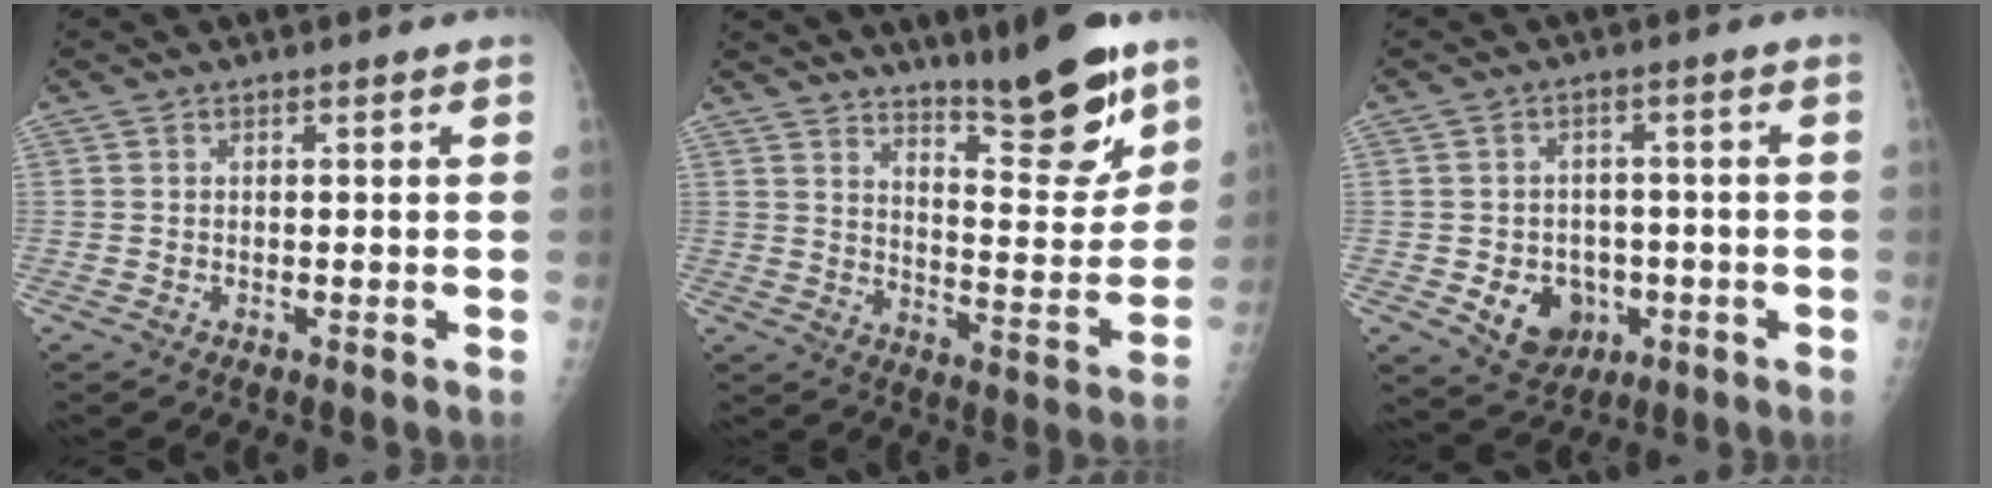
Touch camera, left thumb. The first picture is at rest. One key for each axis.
{"total": 15.3, "fx": 11.2, "fy": 3.1, "fz": 9.8, "tx": -0.110, "ty": -0.086, "tz": 0.180}
{"total": 8.3, "fx": -2.4, "fy": 6.8, "fz": 4.2, "tx": -0.036, "ty": 0.012, "tz": -0.025}